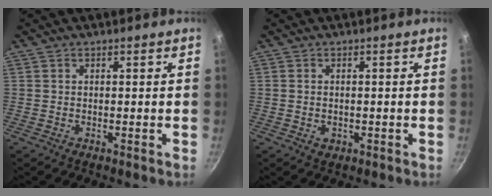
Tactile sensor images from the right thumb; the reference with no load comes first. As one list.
[{"total": 1.8, "force": [-0.4, 1.4, 1.1], "torque": [-0.016, -0.001, -0.005]}]